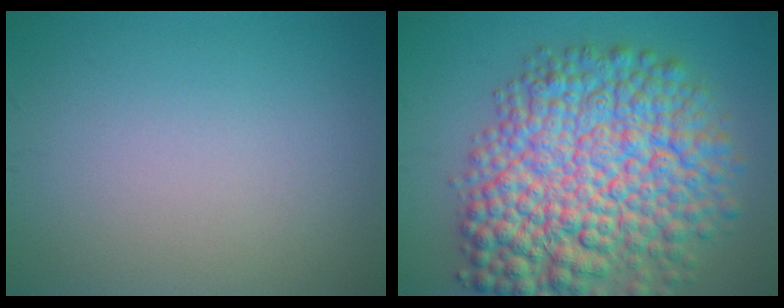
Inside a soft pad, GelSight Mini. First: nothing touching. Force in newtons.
{"total": 13.4, "press": 13.4, "slide": 0.4}